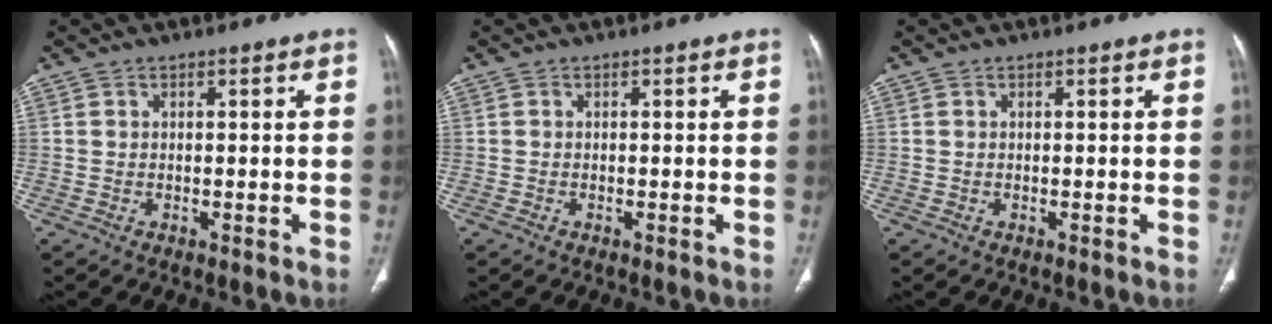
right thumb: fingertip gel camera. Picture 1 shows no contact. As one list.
[{"total": 0.0}, {"total": 0.0}]